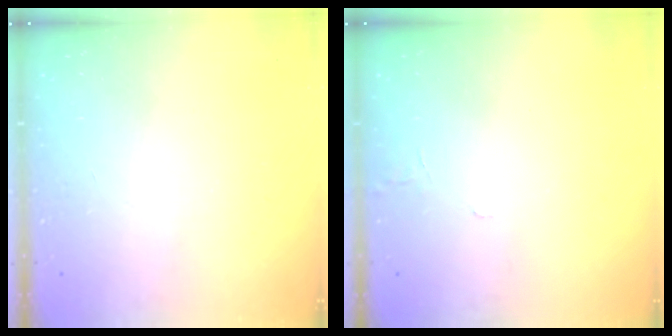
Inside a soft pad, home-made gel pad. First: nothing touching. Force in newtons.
{"total": 3.5, "press": 3.5, "slide": 0.3}